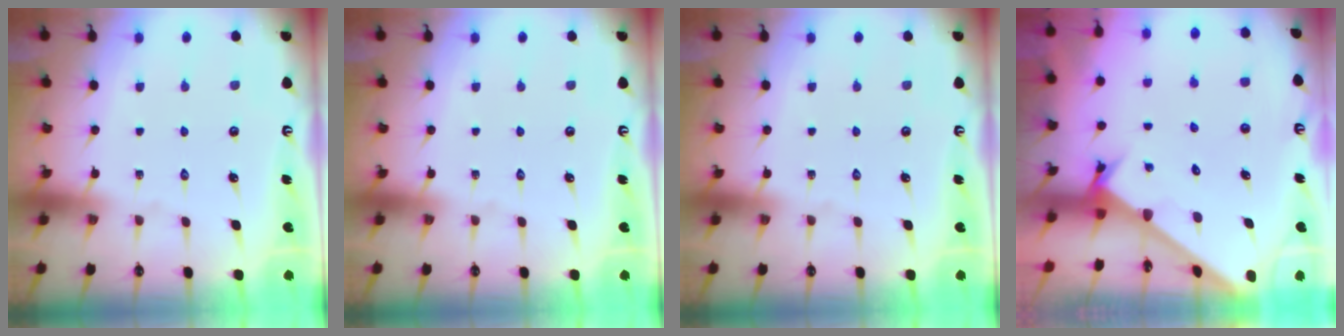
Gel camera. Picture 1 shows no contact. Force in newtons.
{"total": 0.0}
{"total": 0.0}
{"total": 2.6, "press": 2.6, "slide": 0.2}